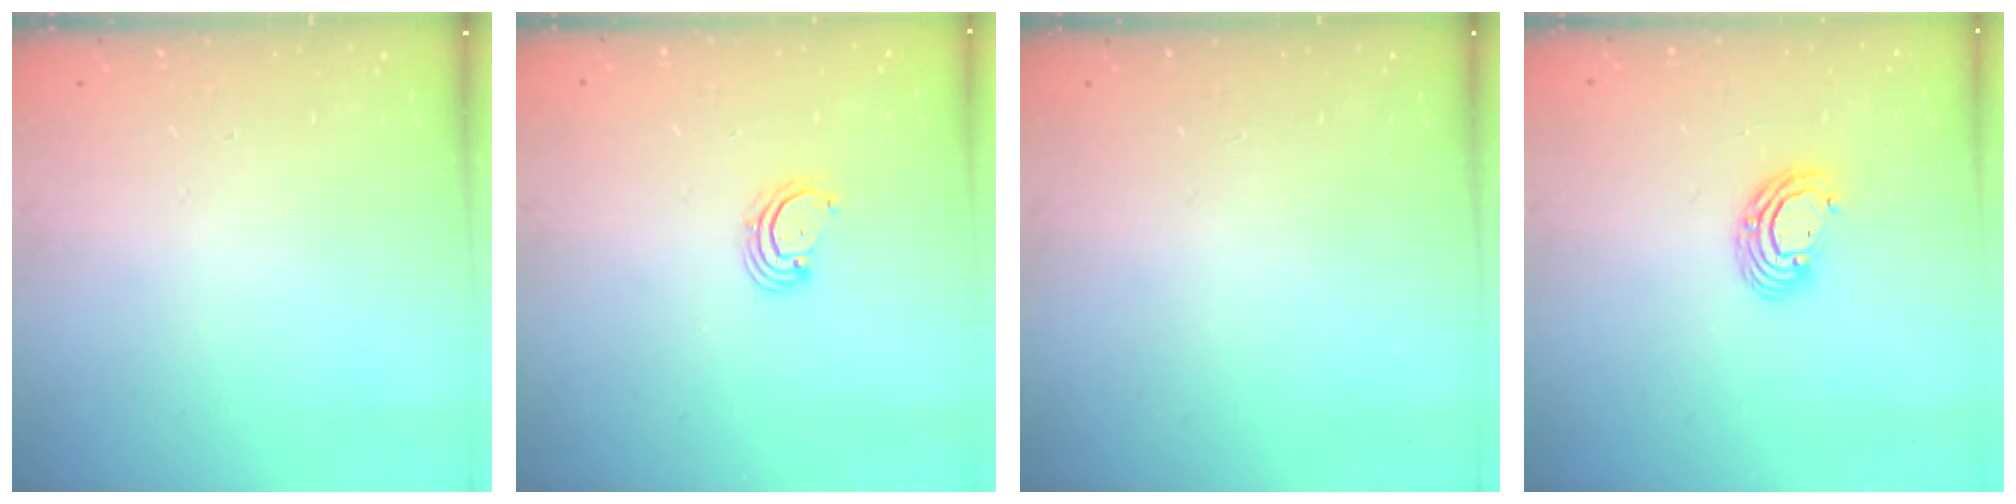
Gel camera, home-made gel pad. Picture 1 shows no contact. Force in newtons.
{"total": 2.6, "press": 2.6, "slide": 0.3}
{"total": 0.0}
{"total": 6.7, "press": 6.6, "slide": 0.7}